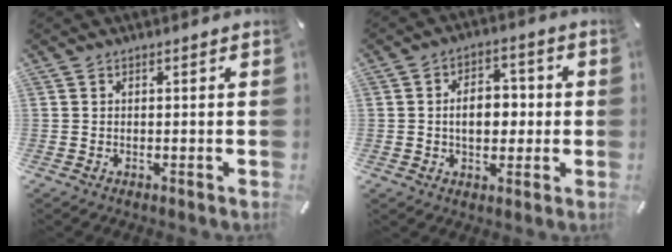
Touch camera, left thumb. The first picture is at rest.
{"total": 8.6, "force": [-0.3, 6.0, 6.1], "torque": [-0.091, 0.003, -0.010]}